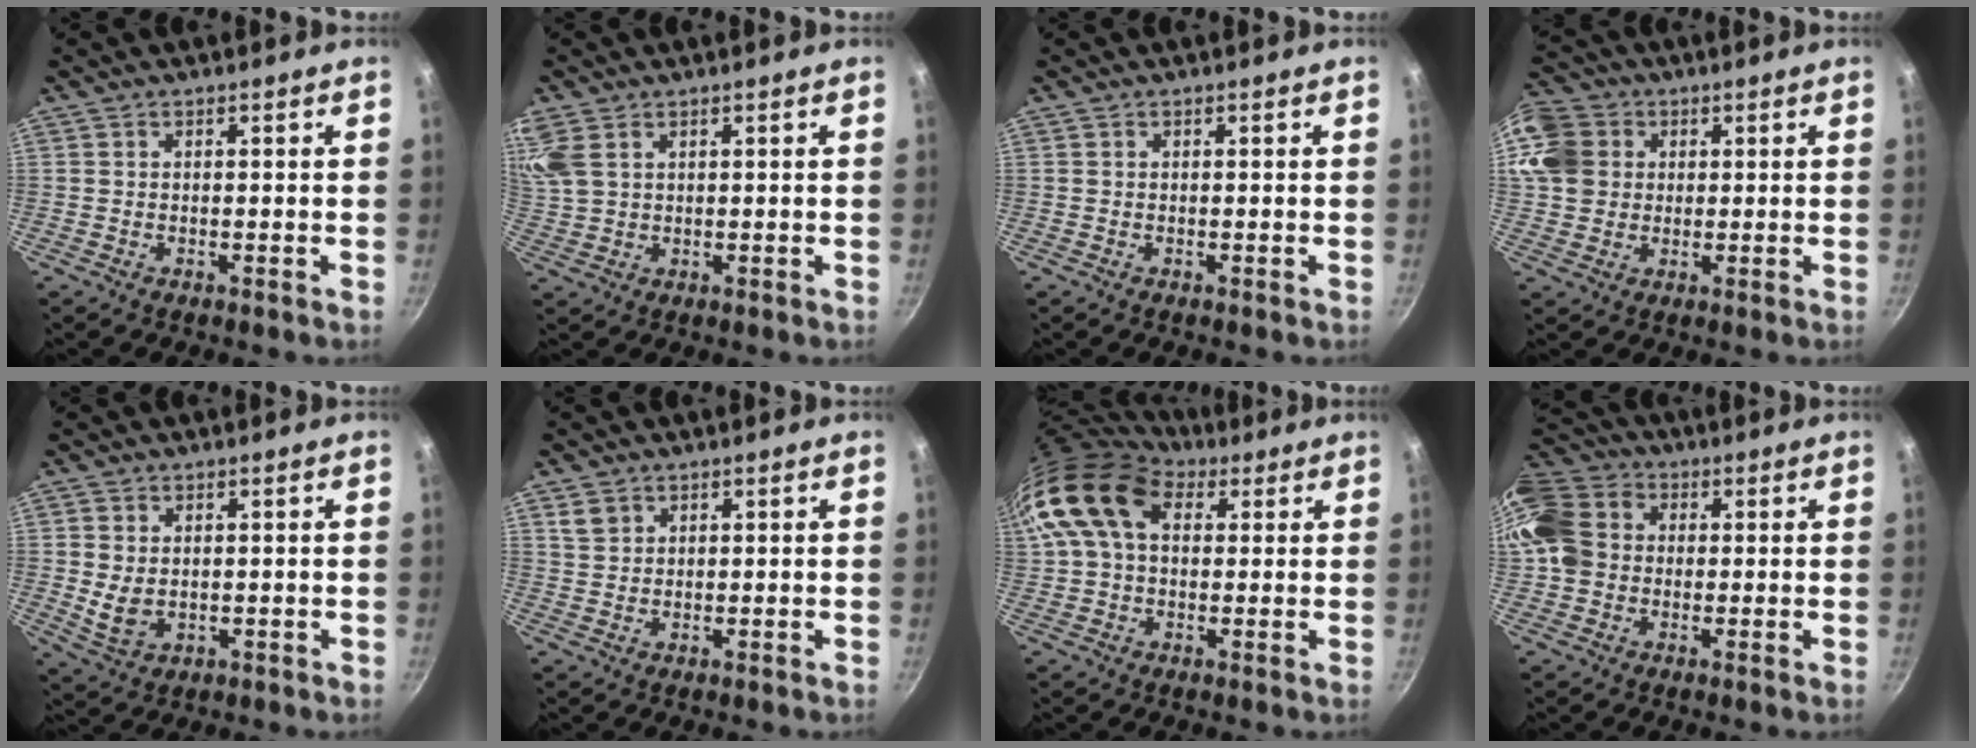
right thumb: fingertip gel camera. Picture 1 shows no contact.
{"total": 8.6, "force": [4.2, 5.5, 5.1], "torque": [-0.116, 0.011, 0.092]}
{"total": 0.0}
{"total": 11.8, "force": [2.6, 10.2, 5.3], "torque": [-0.102, 0.012, 0.040]}
{"total": 5.5, "force": [0.3, 4.0, 3.7], "torque": [-0.067, -0.012, 0.016]}
{"total": 3.0, "force": [1.4, 2.4, 1.1], "torque": [-0.009, 0.001, 0.029]}
{"total": 16.1, "force": [4.7, 11.0, 10.8], "torque": [-0.198, 0.023, 0.070]}
{"total": 13.8, "force": [0.9, 11.7, 7.4], "torque": [-0.140, 0.029, 0.002]}